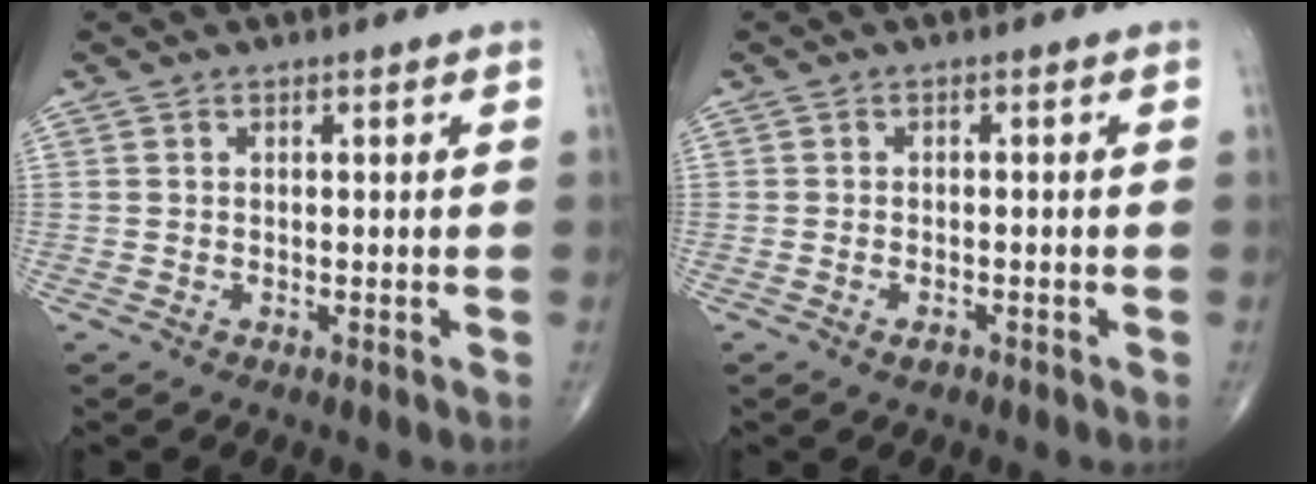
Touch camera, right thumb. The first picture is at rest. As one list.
[{"total": 1.4, "force": [-1.0, 0.6, 0.8], "torque": [-0.015, 0.004, -0.017]}]